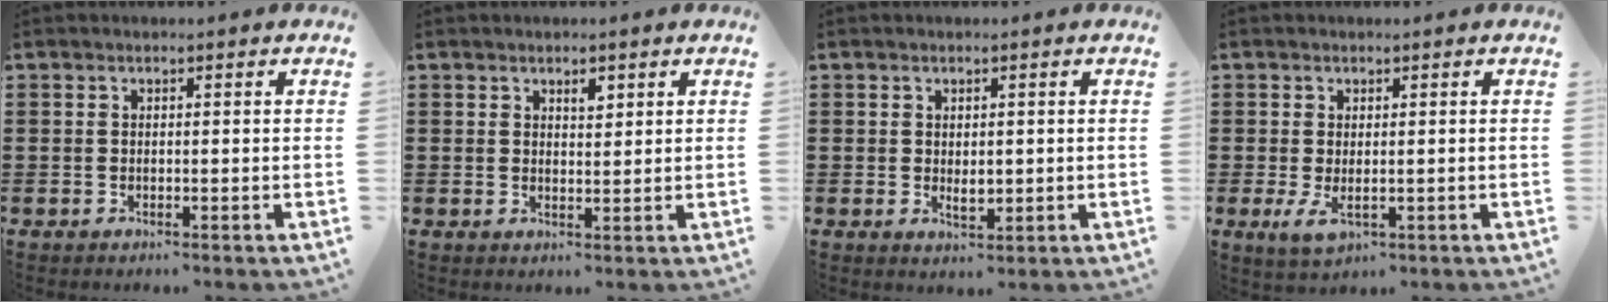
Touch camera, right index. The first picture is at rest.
{"total": 1.9, "force": [1.3, 0.9, 1.0], "torque": [-0.005, -0.002, 0.020]}
{"total": 2.0, "force": [0.0, 1.0, 1.8], "torque": [-0.026, -0.001, -0.001]}
{"total": 2.8, "force": [-0.3, 1.2, 2.5], "torque": [-0.060, -0.006, -0.009]}